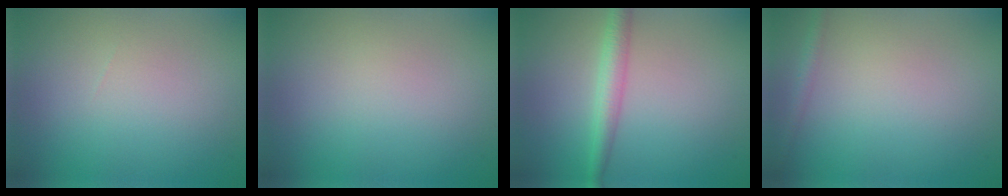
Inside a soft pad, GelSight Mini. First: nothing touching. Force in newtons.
{"total": 0.0}
{"total": 2.7, "press": 2.7, "slide": 0.1}
{"total": 1.1, "press": 1.1, "slide": 0.1}